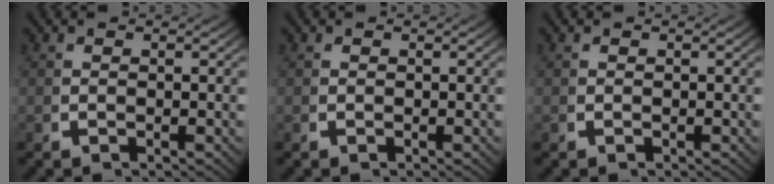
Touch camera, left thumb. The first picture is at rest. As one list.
[{"total": 0.0}, {"total": 0.0}]